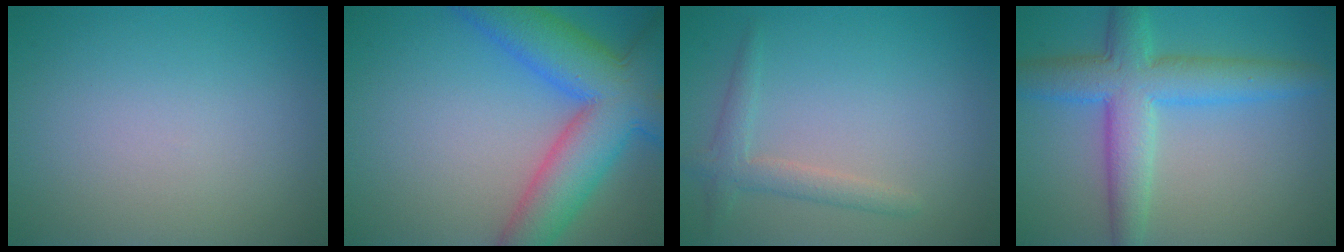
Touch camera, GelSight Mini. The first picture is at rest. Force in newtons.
{"total": 10.4, "press": 10.4, "slide": 0.5}
{"total": 2.2, "press": 2.2, "slide": 0.1}
{"total": 5.4, "press": 5.4, "slide": 0.2}